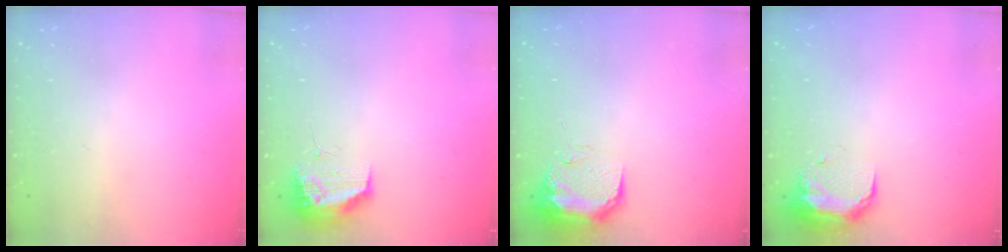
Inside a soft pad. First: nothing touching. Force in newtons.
{"total": 12.0, "press": 10.5, "slide": 5.8}
{"total": 9.0, "press": 9.0, "slide": 0.9}
{"total": 8.7, "press": 8.6, "slide": 1.3}